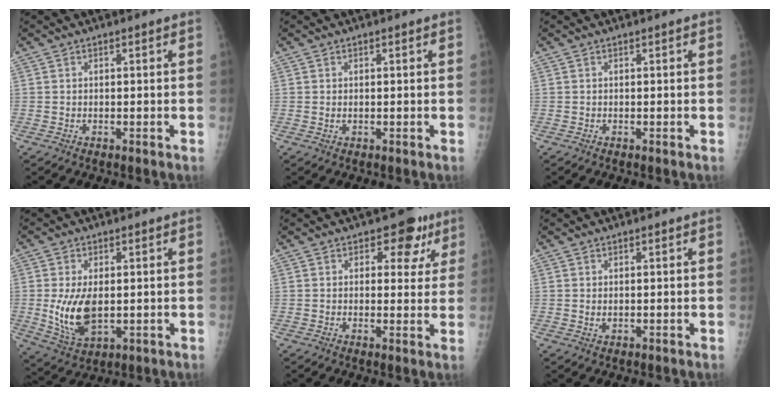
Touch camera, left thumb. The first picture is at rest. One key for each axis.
{"total": 1.1, "fx": 0.2, "fy": 0.6, "fz": 0.9, "tx": -0.019, "ty": 0.005, "tz": 0.006}
{"total": 0.0}
{"total": 10.0, "fx": -0.3, "fy": 5.5, "fz": 8.4, "tx": -0.160, "ty": -0.012, "tz": 0.008}
{"total": 7.1, "fx": 3.7, "fy": 4.7, "fz": 3.9, "tx": -0.001, "ty": -0.008, "tz": 0.040}
{"total": 1.6, "fx": 0.3, "fy": 0.9, "fz": 1.3, "tx": -0.021, "ty": 0.000, "tz": 0.009}